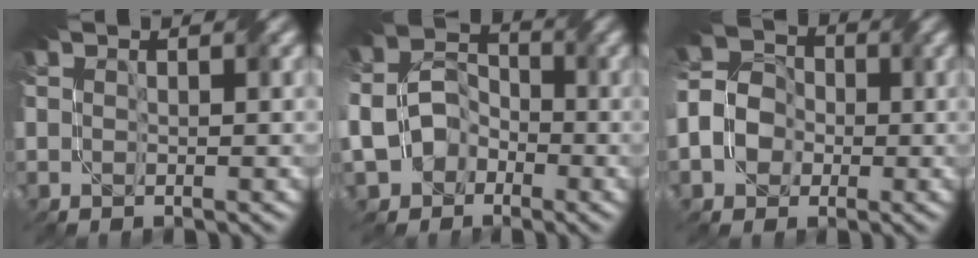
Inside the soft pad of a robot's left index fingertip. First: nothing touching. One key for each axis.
{"total": 6.3, "fx": -2.1, "fy": 5.0, "fz": 3.2, "tx": -0.068, "ty": -0.007, "tz": -0.047}
{"total": 5.1, "fx": -1.6, "fy": 4.2, "fz": 2.5, "tx": -0.056, "ty": 0.005, "tz": -0.041}